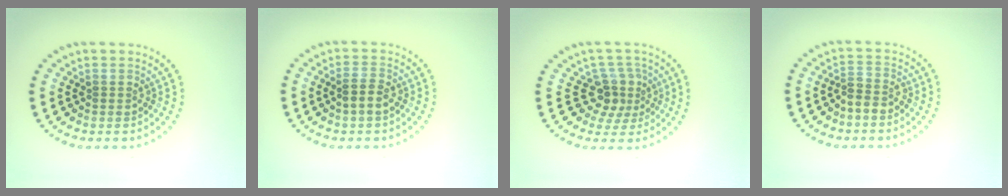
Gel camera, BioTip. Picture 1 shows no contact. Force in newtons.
{"total": 1.9, "press": 1.9, "slide": 0.5}
{"total": 3.0, "press": 2.4, "slide": 1.8}
{"total": 1.9, "press": 1.4, "slide": 1.2}